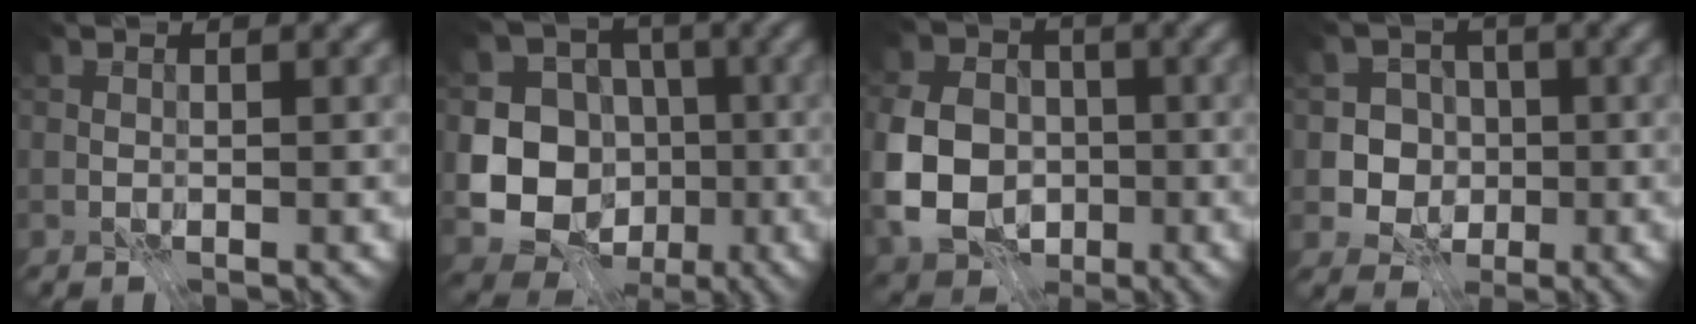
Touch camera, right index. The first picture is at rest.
{"total": 10.1, "force": [-2.1, 9.1, 4.0], "torque": [-0.057, -0.013, -0.057]}
{"total": 8.8, "force": [-2.0, 7.1, 4.9], "torque": [-0.116, 0.001, -0.051]}
{"total": 4.2, "force": [-0.8, 3.9, 1.4], "torque": [-0.003, 0.005, -0.039]}